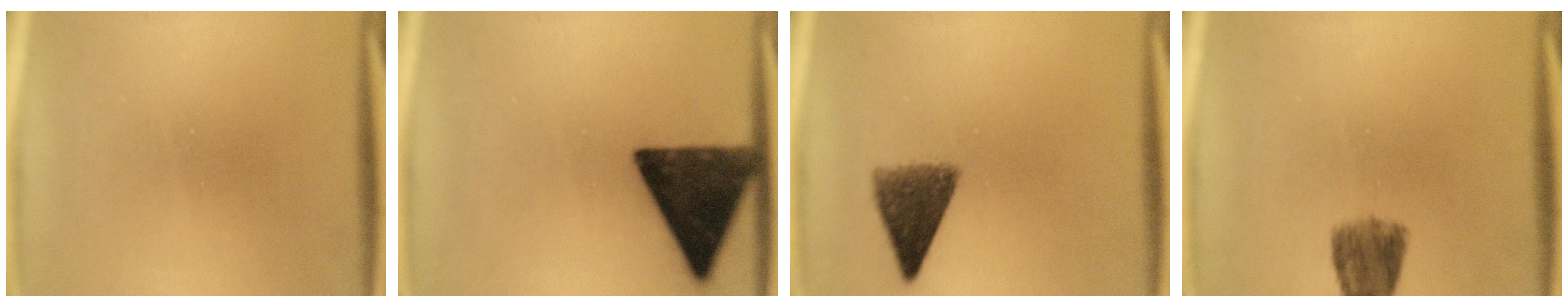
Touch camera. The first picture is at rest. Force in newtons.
{"total": 13.4}
{"total": 6.8}
{"total": 5.3}